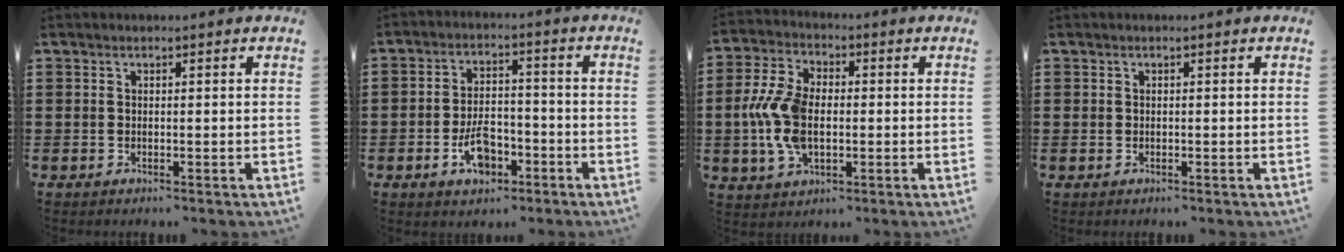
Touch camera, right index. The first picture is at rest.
{"total": 6.4, "force": [-2.9, 3.5, 4.5], "torque": [-0.079, 0.004, -0.056]}
{"total": 9.4, "force": [-1.0, 5.7, 7.4], "torque": [-0.181, 0.001, -0.024]}
{"total": 0.0}